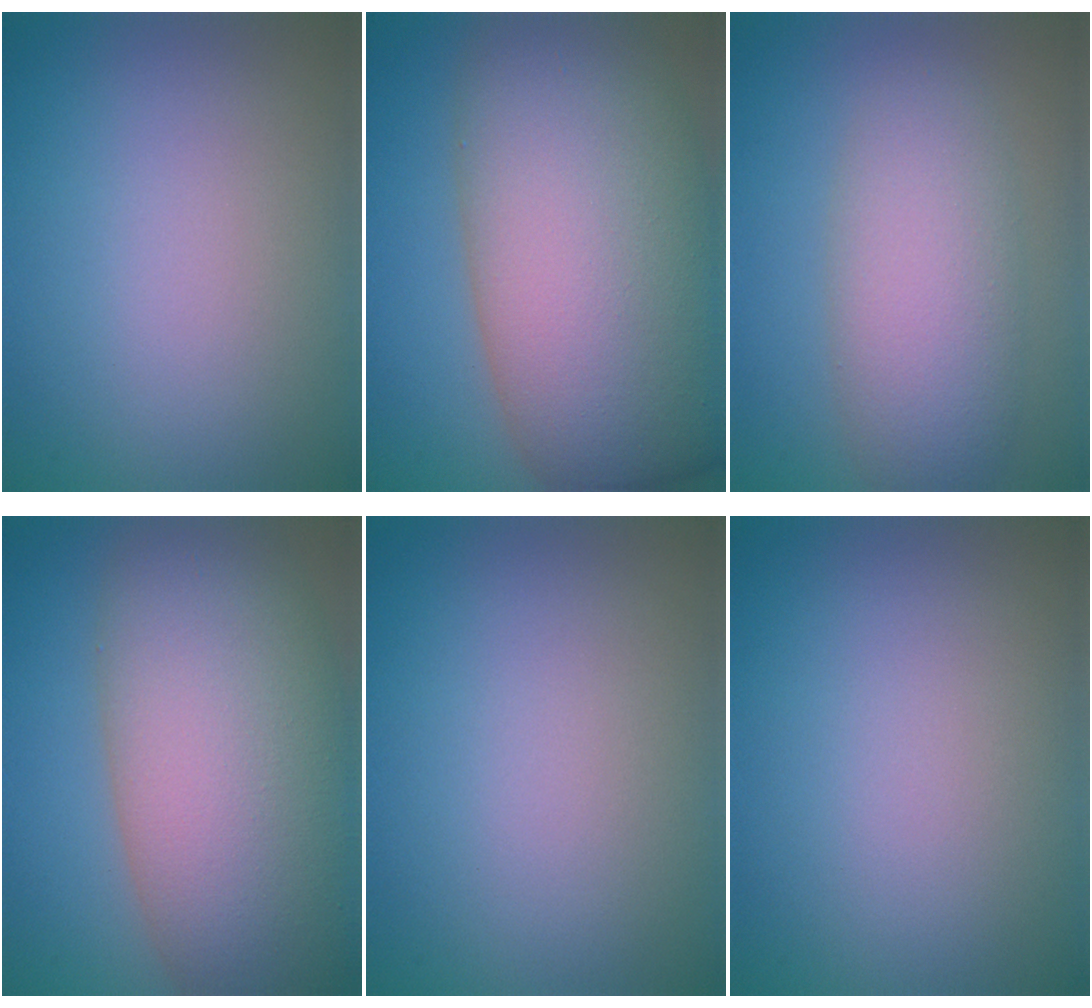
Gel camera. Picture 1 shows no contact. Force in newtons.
{"total": 15.7, "press": 15.7, "slide": 0.8}
{"total": 5.6, "press": 5.6, "slide": 0.2}
{"total": 14.4, "press": 14.3, "slide": 0.8}
{"total": 0.0}
{"total": 0.0}